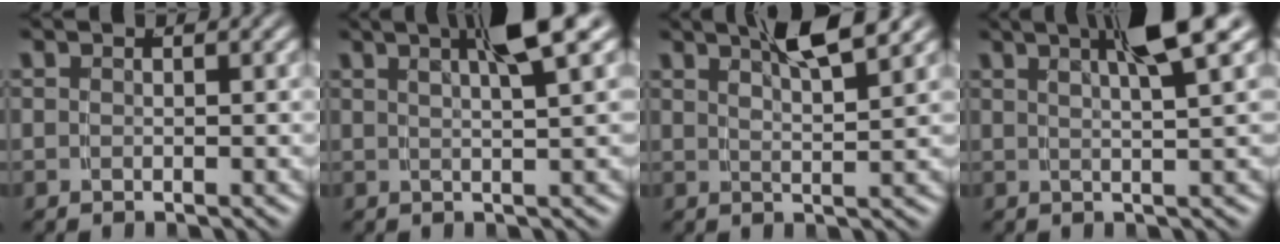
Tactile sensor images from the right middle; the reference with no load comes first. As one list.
[{"total": 4.6, "force": [2.7, 0.0, 3.8], "torque": [-0.048, 0.027, 0.035]}, {"total": 4.9, "force": [3.7, 0.3, 3.3], "torque": [-0.046, 0.016, 0.058]}, {"total": 5.2, "force": [3.1, 0.1, 4.2], "torque": [-0.053, 0.028, 0.041]}]